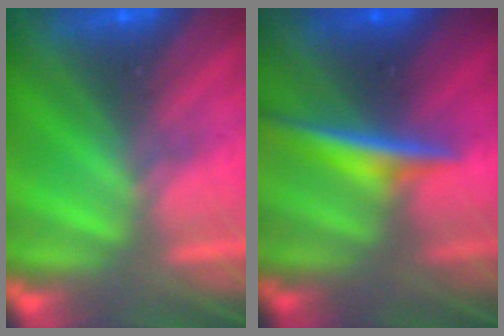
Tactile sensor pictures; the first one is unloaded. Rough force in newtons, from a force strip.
{"total": 4.6}